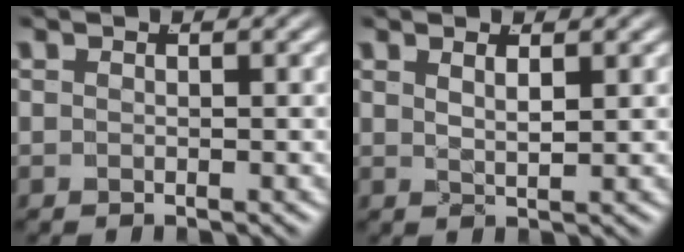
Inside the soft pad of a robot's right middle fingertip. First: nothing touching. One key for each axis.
{"total": 1.6, "fx": 0.9, "fy": -0.3, "fz": 1.3, "tx": -0.022, "ty": -0.010, "tz": 0.027}